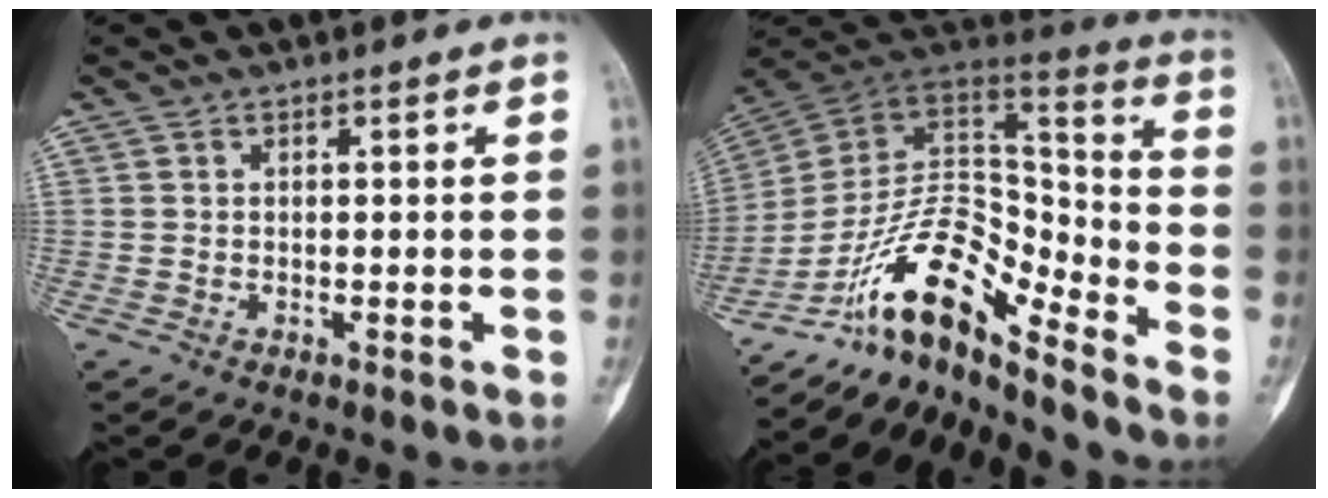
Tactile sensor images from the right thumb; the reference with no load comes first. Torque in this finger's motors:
{"motor_torque": [0.49, 0.16, 1.40, -1.37, 0.29]}